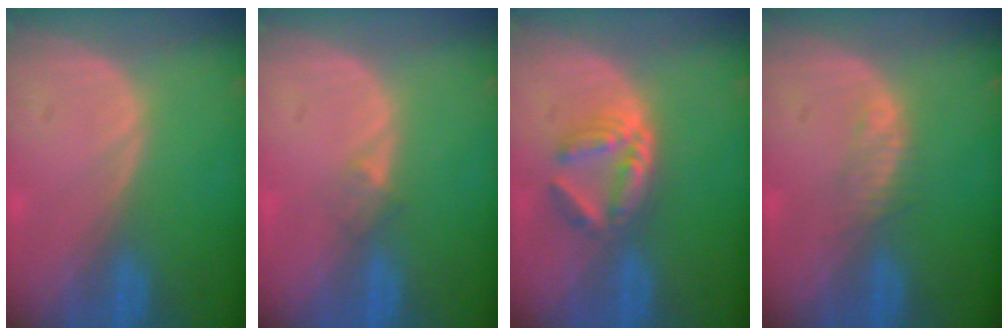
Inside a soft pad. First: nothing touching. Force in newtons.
{"total": 1.5, "press": 1.2, "slide": 1.0}
{"total": 6.0, "press": 5.2, "slide": 3.1}
{"total": 1.8, "press": 1.8, "slide": 0.1}